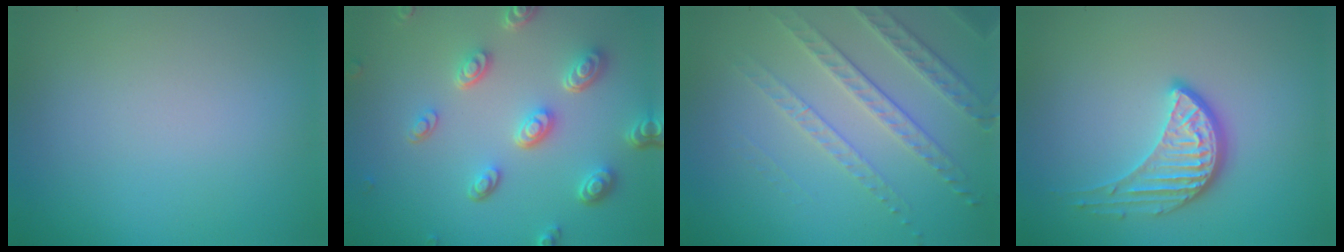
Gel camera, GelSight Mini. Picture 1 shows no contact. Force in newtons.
{"total": 5.2, "press": 3.9, "slide": 3.5}
{"total": 3.6, "press": 3.4, "slide": 1.3}
{"total": 3.8, "press": 2.9, "slide": 2.4}